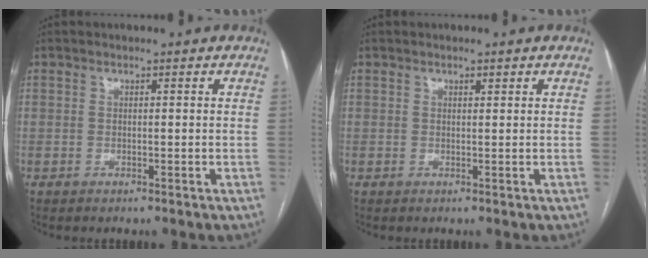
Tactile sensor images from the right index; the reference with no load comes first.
{"total": 0.6, "force": [0.4, 0.2, 0.4], "torque": [-0.009, 0.000, 0.006]}